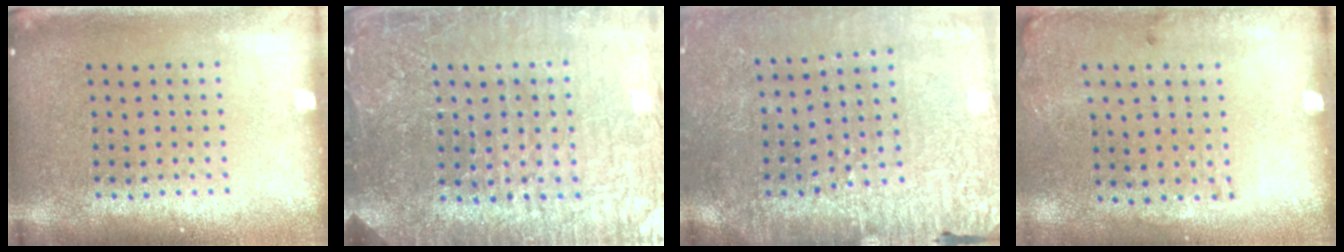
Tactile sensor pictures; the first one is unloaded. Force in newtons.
{"total": 5.6, "press": 5.1, "slide": 2.5}
{"total": 2.9, "press": 2.9, "slide": 0.3}
{"total": 1.8, "press": 1.2, "slide": 1.3}